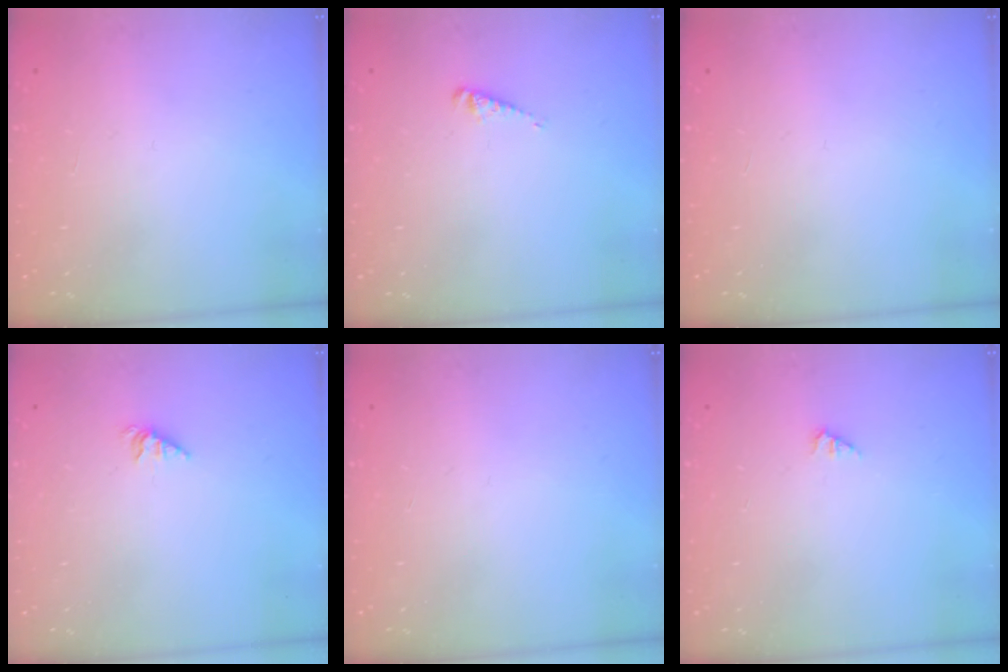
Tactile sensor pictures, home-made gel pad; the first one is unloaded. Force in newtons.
{"total": 2.8, "press": 2.7, "slide": 0.3}
{"total": 0.0}
{"total": 1.9, "press": 1.9, "slide": 0.4}
{"total": 0.0}
{"total": 0.9, "press": 0.8, "slide": 0.2}